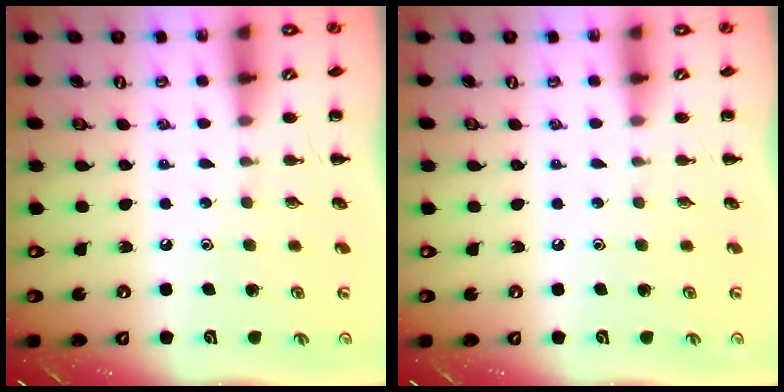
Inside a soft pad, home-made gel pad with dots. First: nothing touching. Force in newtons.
{"total": 0.0}